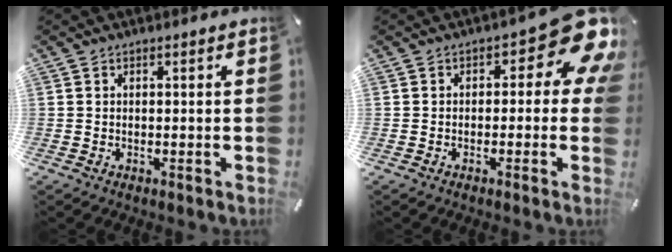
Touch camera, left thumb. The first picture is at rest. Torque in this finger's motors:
{"motor_torque": [0.92, 0.92, 0.59, -0.23, 0.09]}